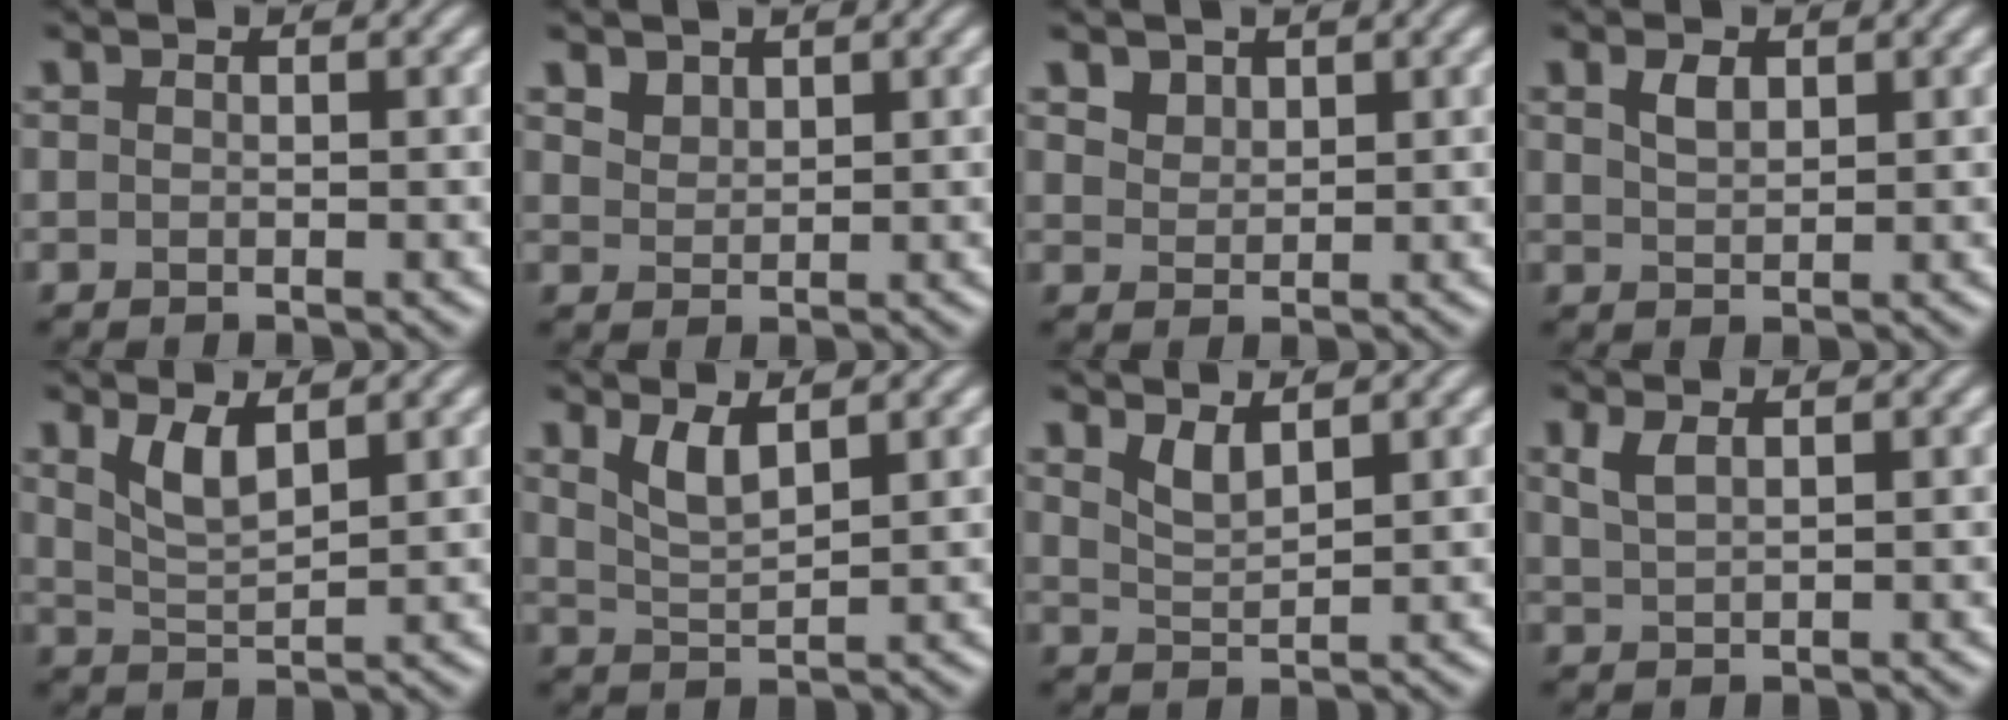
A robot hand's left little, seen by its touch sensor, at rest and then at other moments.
{"total": 1.8, "force": [1.4, 1.0, 0.5], "torque": [-0.016, -0.007, 0.034]}
{"total": 2.4, "force": [1.7, 1.5, 0.8], "torque": [-0.026, -0.007, 0.040]}
{"total": 1.7, "force": [1.0, 0.9, 1.0], "torque": [-0.022, 0.002, 0.022]}
{"total": 3.0, "force": [1.8, 0.9, 2.3], "torque": [-0.050, -0.008, 0.039]}
{"total": 2.7, "force": [1.7, 0.7, 1.9], "torque": [-0.042, -0.008, 0.038]}
{"total": 2.0, "force": [1.5, 0.5, 1.3], "torque": [-0.028, -0.008, 0.034]}
{"total": 1.6, "force": [1.0, 0.6, 1.2], "torque": [-0.029, 0.002, 0.024]}